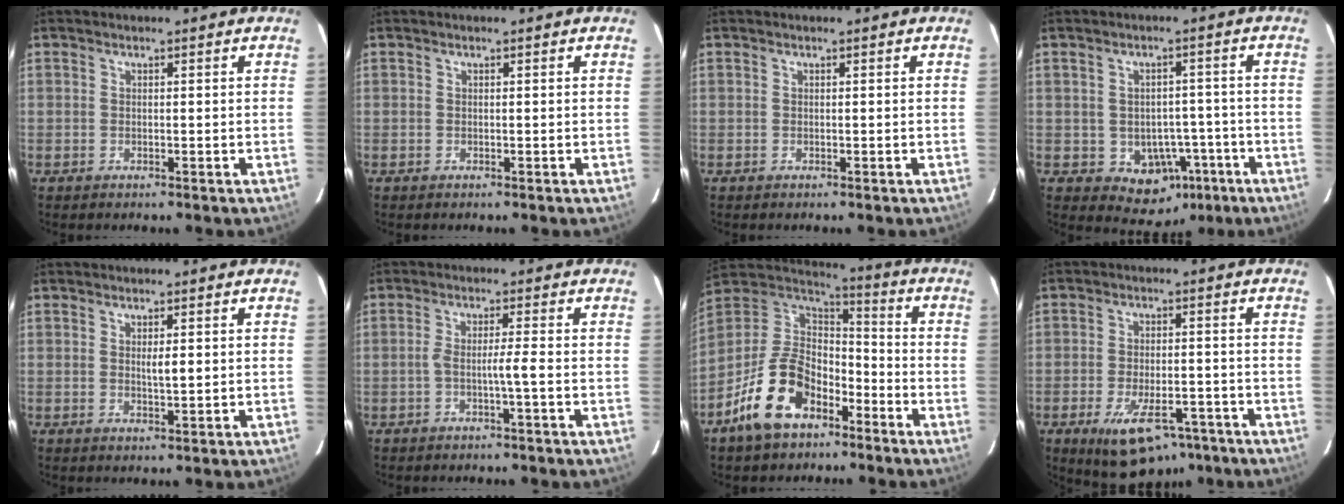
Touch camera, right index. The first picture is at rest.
{"total": 0.0}
{"total": 0.0}
{"total": 7.3, "force": [-2.8, 5.7, 3.6], "torque": [-0.039, 0.014, -0.026]}
{"total": 2.0, "force": [0.3, 0.3, 2.0], "torque": [-0.034, -0.002, 0.006]}
{"total": 2.4, "force": [-1.1, -0.4, 2.1], "torque": [-0.042, 0.007, -0.020]}
{"total": 13.7, "force": [-7.7, 7.7, 8.2], "torque": [-0.179, 0.016, -0.146]}
{"total": 10.8, "force": [-6.6, 4.9, 7.0], "torque": [-0.112, -0.007, -0.096]}